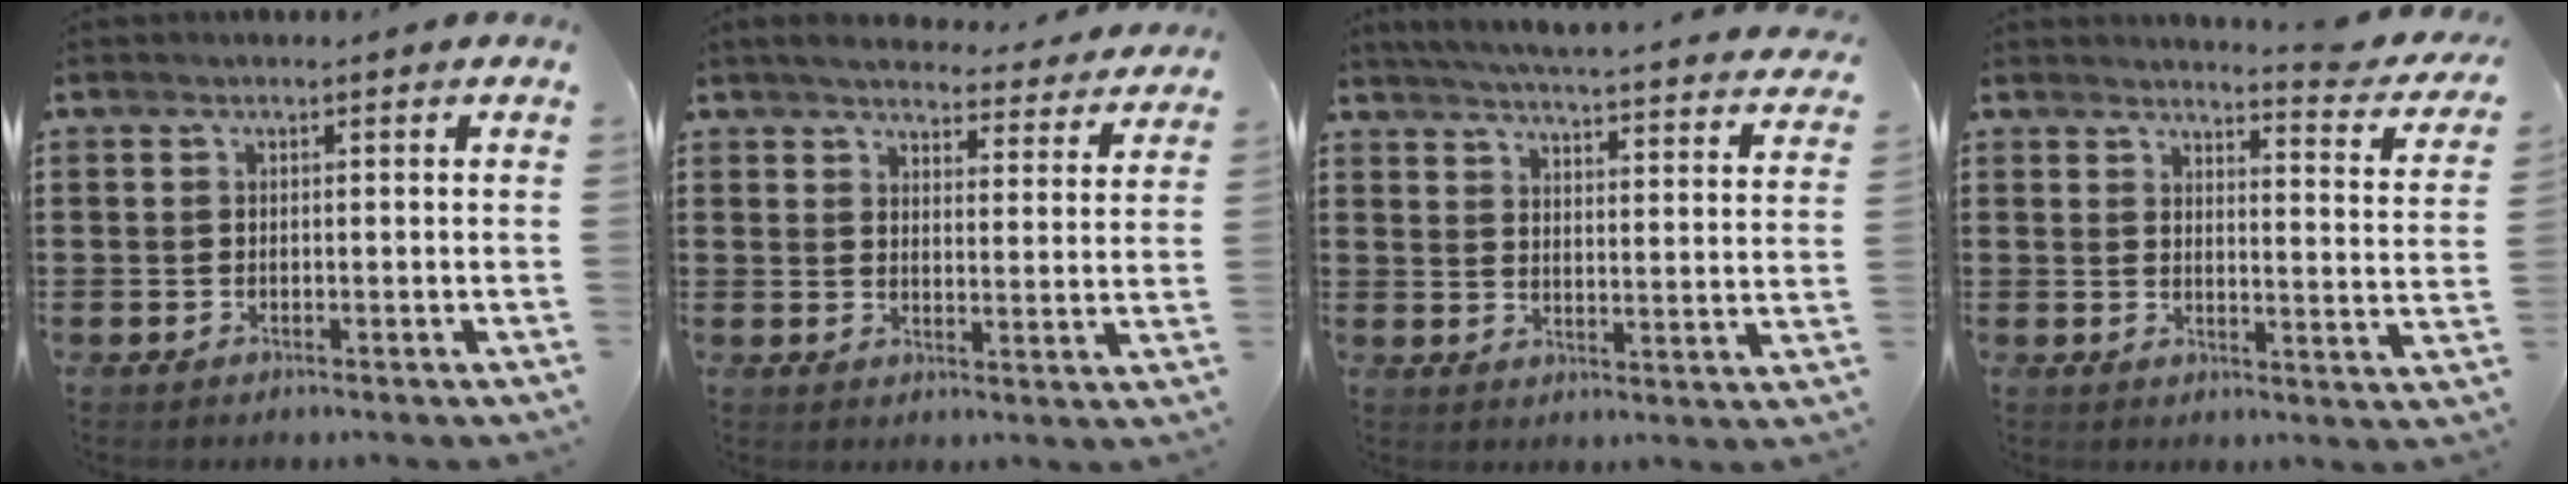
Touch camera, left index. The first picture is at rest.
{"total": 4.4, "force": [4.3, 0.2, 1.0], "torque": [-0.040, -0.029, 0.074]}
{"total": 4.8, "force": [4.5, -0.8, 1.4], "torque": [-0.051, -0.045, 0.074]}
{"total": 4.7, "force": [4.3, -0.3, 1.9], "torque": [-0.032, -0.035, 0.069]}